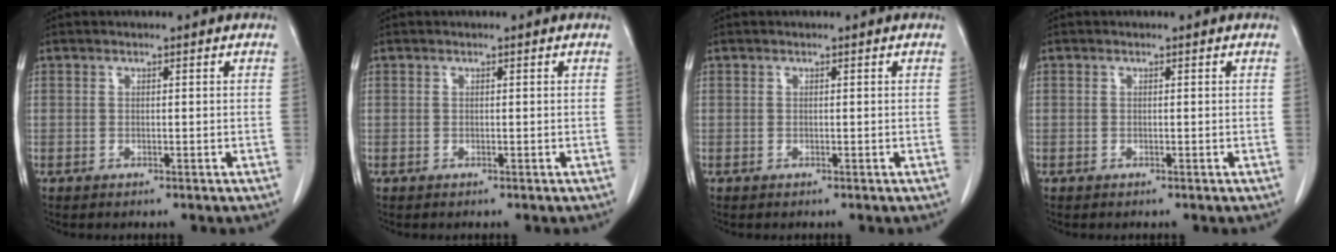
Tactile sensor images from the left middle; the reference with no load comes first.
{"total": 0.0}
{"total": 0.0}
{"total": 0.0}